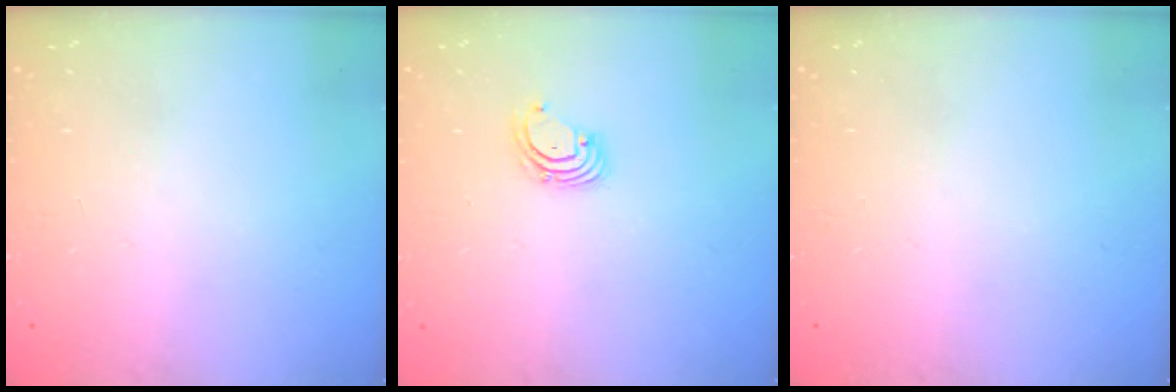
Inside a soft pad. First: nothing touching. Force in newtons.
{"total": 1.8, "press": 1.8, "slide": 0.2}
{"total": 0.0}